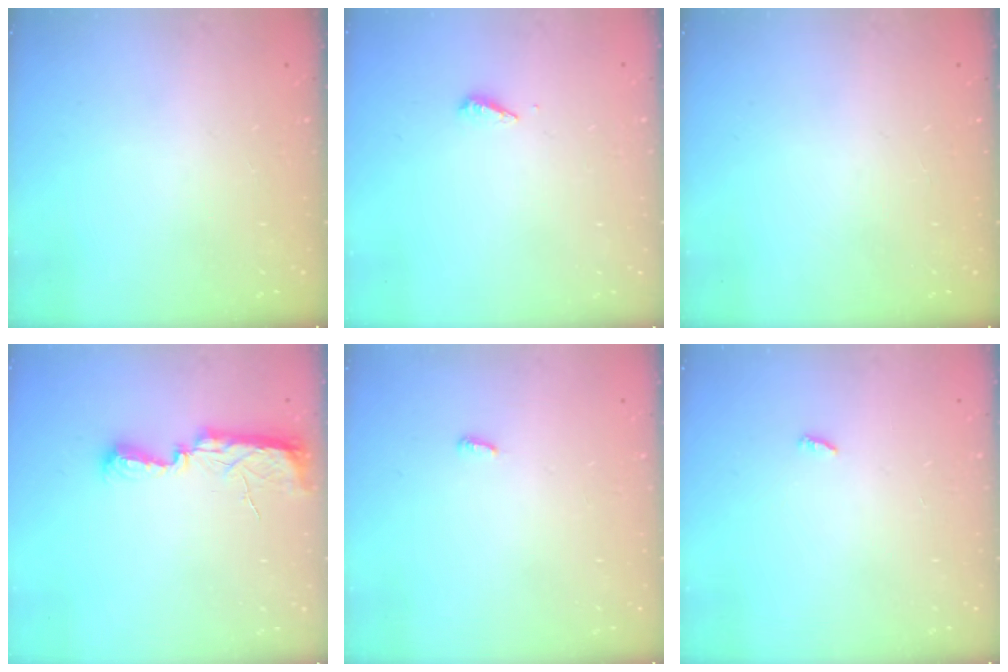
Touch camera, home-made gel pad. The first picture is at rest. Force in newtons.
{"total": 2.8, "press": 2.8, "slide": 0.2}
{"total": 0.0}
{"total": 8.1, "press": 8.0, "slide": 1.2}
{"total": 2.9, "press": 2.9, "slide": 0.2}
{"total": 2.3, "press": 2.3, "slide": 0.2}